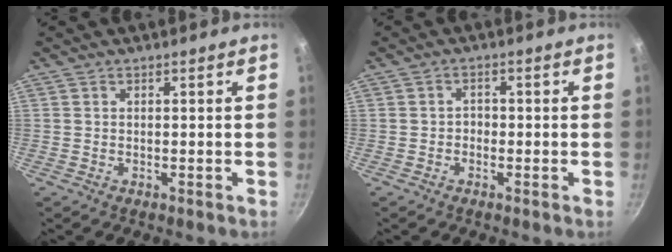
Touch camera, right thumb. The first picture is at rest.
{"total": 1.5, "force": [-0.5, 1.2, 0.8], "torque": [-0.006, 0.007, -0.011]}